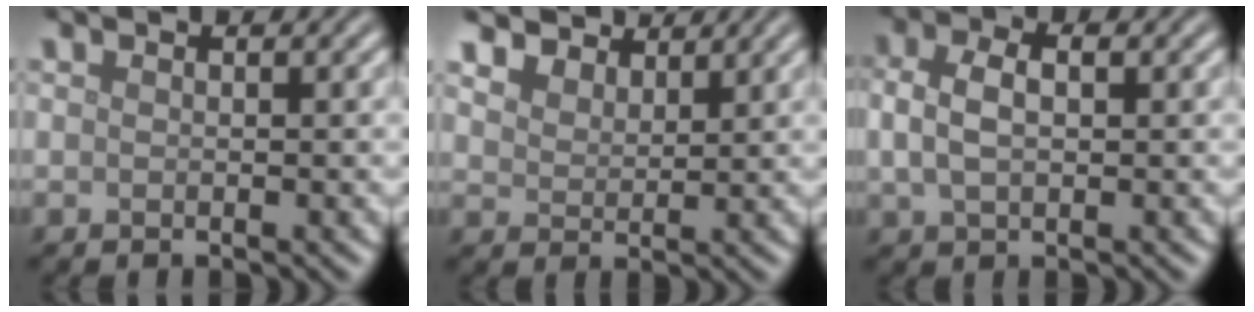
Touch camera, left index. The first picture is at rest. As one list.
[{"total": 4.8, "force": [4.2, 1.9, 1.2], "torque": [-0.046, -0.010, 0.081]}, {"total": 3.5, "force": [0.6, 2.0, 2.8], "torque": [-0.063, 0.007, 0.009]}]